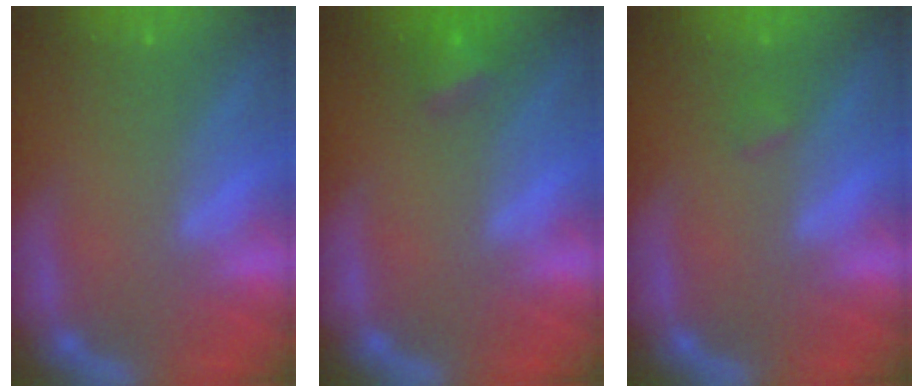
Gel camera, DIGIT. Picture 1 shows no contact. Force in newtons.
{"total": 2.4}
{"total": 0.9}